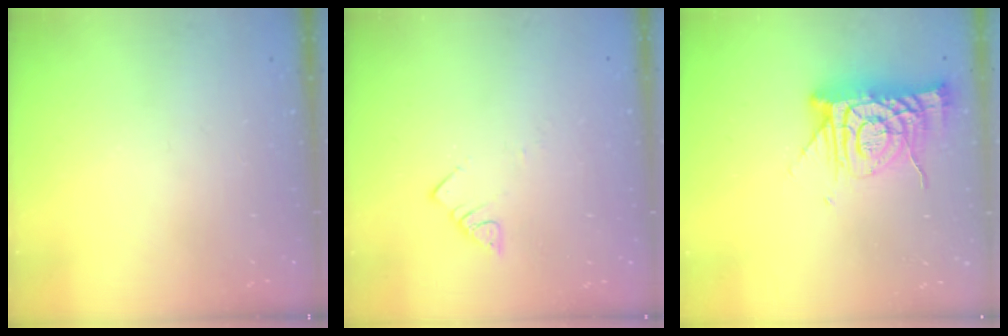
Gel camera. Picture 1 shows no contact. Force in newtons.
{"total": 2.8, "press": 2.8, "slide": 0.2}
{"total": 12.7, "press": 12.7, "slide": 1.2}